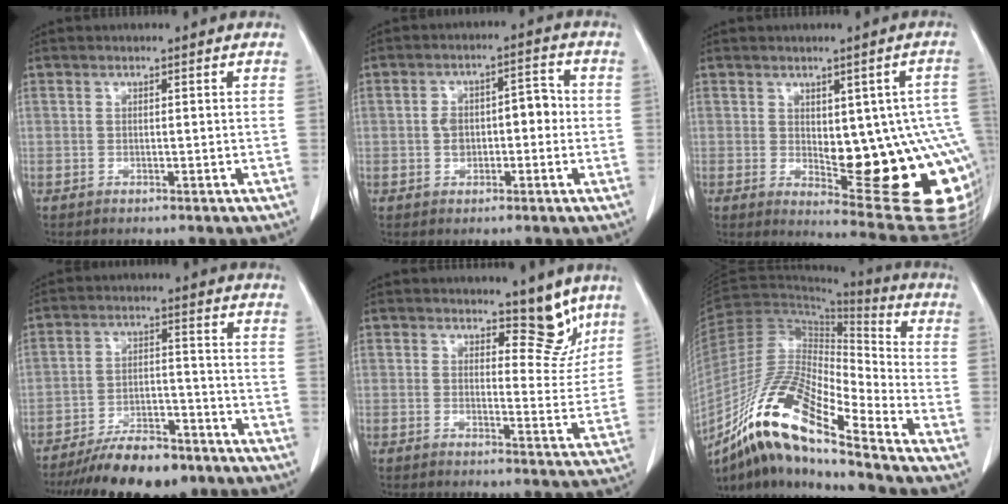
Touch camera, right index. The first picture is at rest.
{"total": 6.1, "force": [-0.5, 3.5, 4.9], "torque": [-0.085, 0.033, -0.006]}
{"total": 18.6, "force": [-2.3, 5.9, 17.4], "torque": [-0.138, 0.012, -0.002]}
{"total": 12.9, "force": [-10.4, 4.2, 6.4], "torque": [-0.093, 0.005, -0.166]}
{"total": 6.2, "force": [4.9, 2.7, 2.7], "torque": [-0.015, -0.021, 0.060]}
{"total": 18.4, "force": [-12.6, 2.7, 13.2], "torque": [-0.258, -0.009, -0.228]}